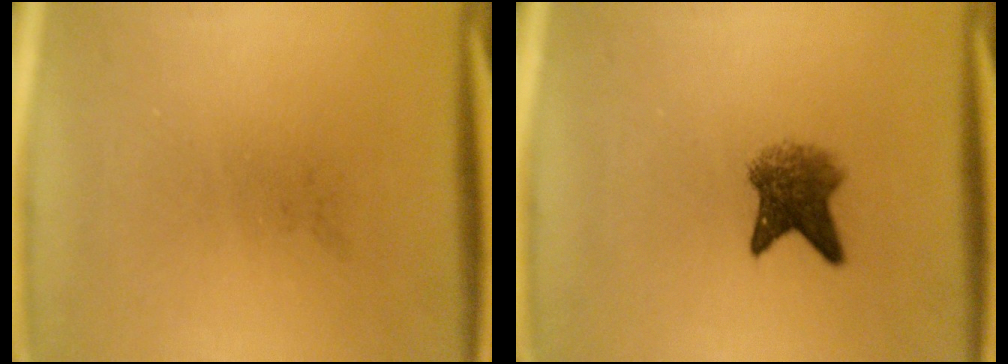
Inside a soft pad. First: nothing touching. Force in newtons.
{"total": 4.9}